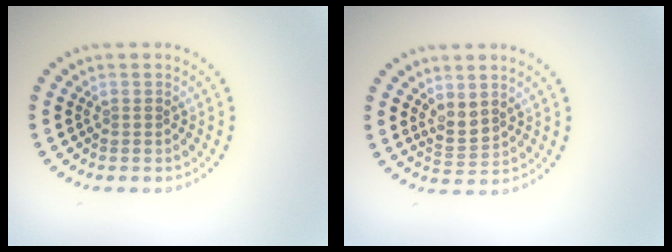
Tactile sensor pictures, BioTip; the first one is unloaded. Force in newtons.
{"total": 2.0, "press": 1.5, "slide": 1.3}